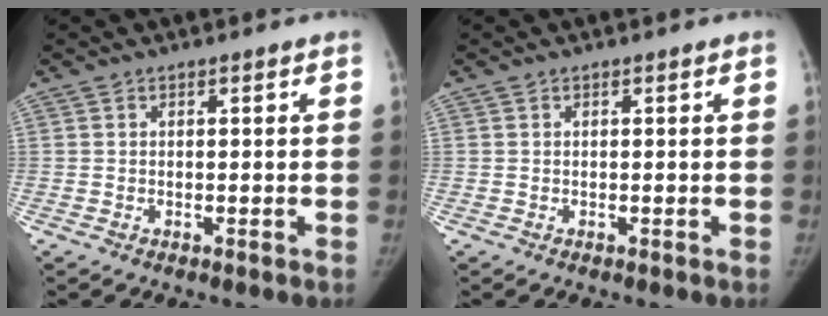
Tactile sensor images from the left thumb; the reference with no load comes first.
{"total": 0.0}